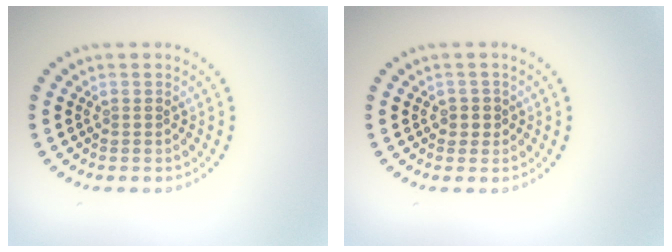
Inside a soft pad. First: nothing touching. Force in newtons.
{"total": 1.4, "press": 1.1, "slide": 0.8}